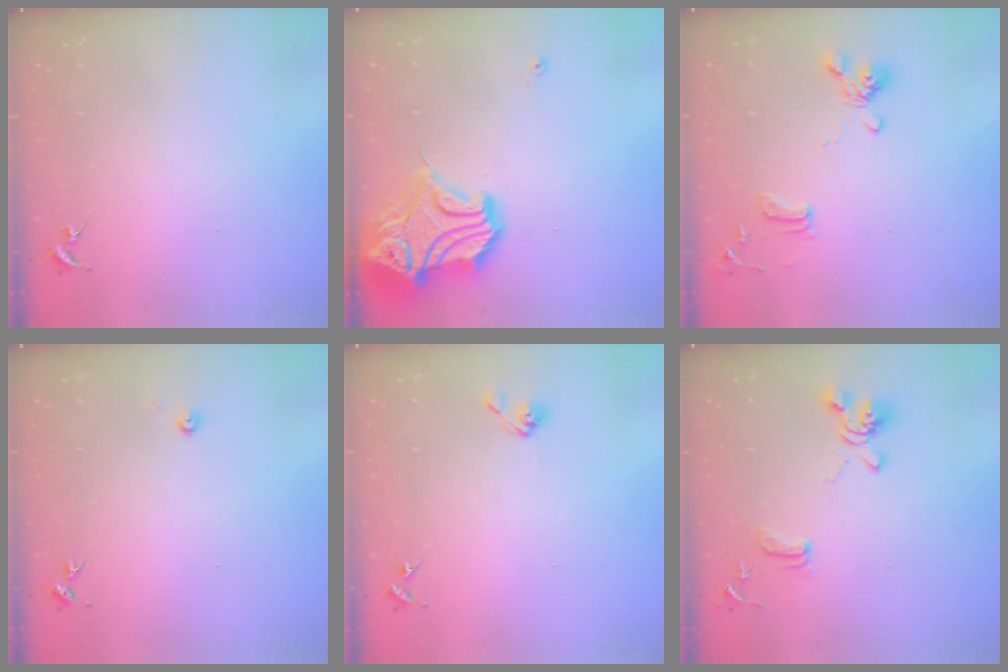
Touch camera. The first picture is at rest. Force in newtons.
{"total": 19.6, "press": 19.4, "slide": 2.5}
{"total": 12.3, "press": 12.2, "slide": 1.8}
{"total": 2.7, "press": 2.7, "slide": 0.2}
{"total": 5.2, "press": 4.8, "slide": 2.1}
{"total": 13.0, "press": 12.9, "slide": 1.6}